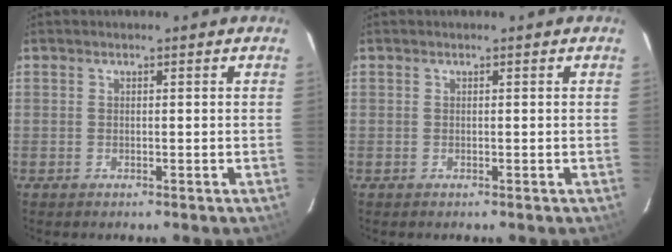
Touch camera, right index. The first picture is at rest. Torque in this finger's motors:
{"motor_torque": [0.00, 0.00, 0.00, 0.00]}